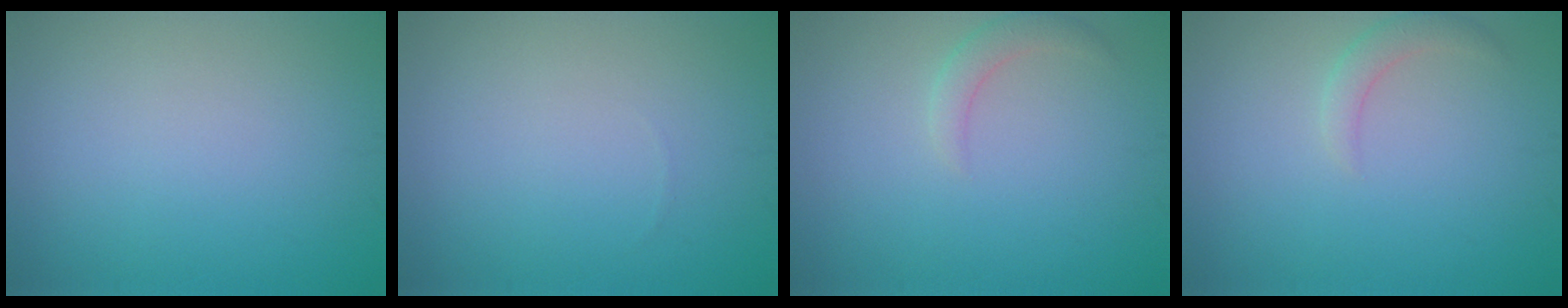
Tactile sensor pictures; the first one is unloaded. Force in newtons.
{"total": 0.0}
{"total": 1.6, "press": 1.6, "slide": 0.1}
{"total": 1.6, "press": 1.6, "slide": 0.1}